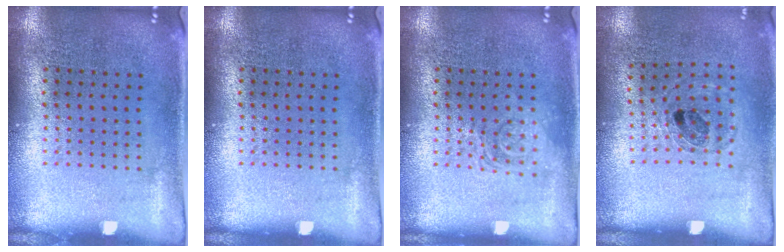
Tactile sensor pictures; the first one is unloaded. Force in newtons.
{"total": 0.0}
{"total": 2.0, "press": 2.0, "slide": 0.3}
{"total": 0.8, "press": 0.8, "slide": 0.2}